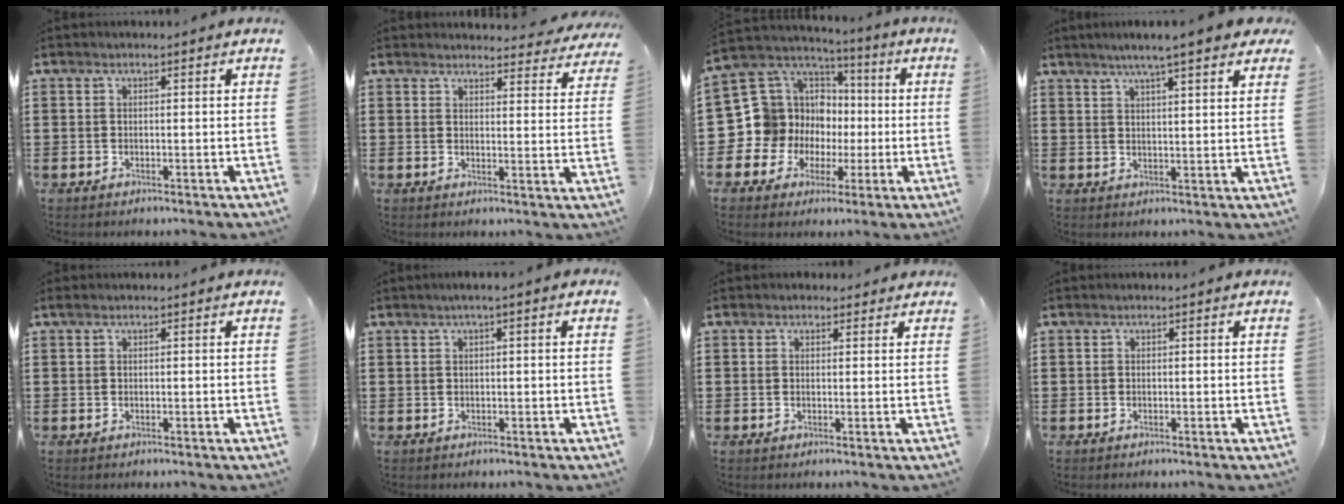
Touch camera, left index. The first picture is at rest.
{"total": 3.5, "force": [3.4, 0.3, 0.6], "torque": [-0.017, -0.020, 0.060]}
{"total": 13.2, "force": [-0.5, 12.7, 3.3], "torque": [-0.118, -0.018, 0.004]}
{"total": 5.0, "force": [3.9, -0.1, 3.0], "torque": [-0.071, -0.005, 0.065]}
{"total": 0.0}
{"total": 1.2, "force": [0.2, 0.0, 1.1], "torque": [-0.019, -0.002, 0.005]}
{"total": 1.5, "force": [1.1, 1.0, 0.1], "torque": [0.001, 0.004, 0.019]}
{"total": 0.0}